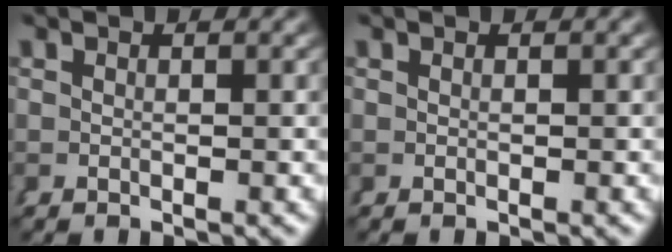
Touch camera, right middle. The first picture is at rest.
{"total": 0.0}